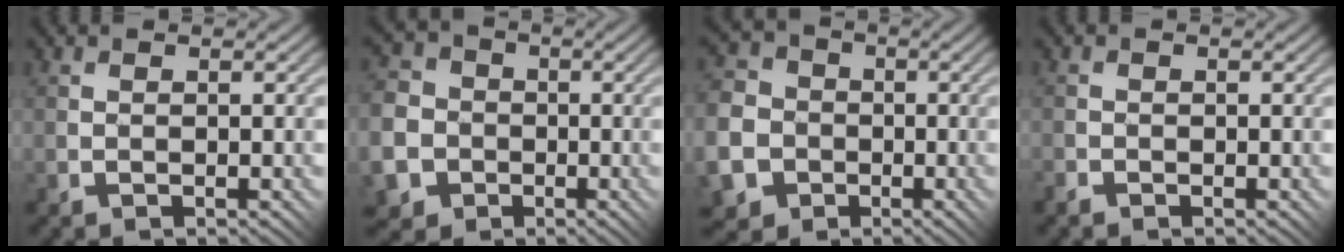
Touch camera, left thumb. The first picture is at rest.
{"total": 12.8, "force": [-4.2, 11.7, 3.0], "torque": [-0.133, -0.047, -0.087]}
{"total": 14.3, "force": [-4.5, 13.1, 3.6], "torque": [-0.152, -0.051, -0.095]}
{"total": 1.0, "force": [-0.9, 0.5, 0.0], "torque": [-0.003, -0.002, -0.023]}